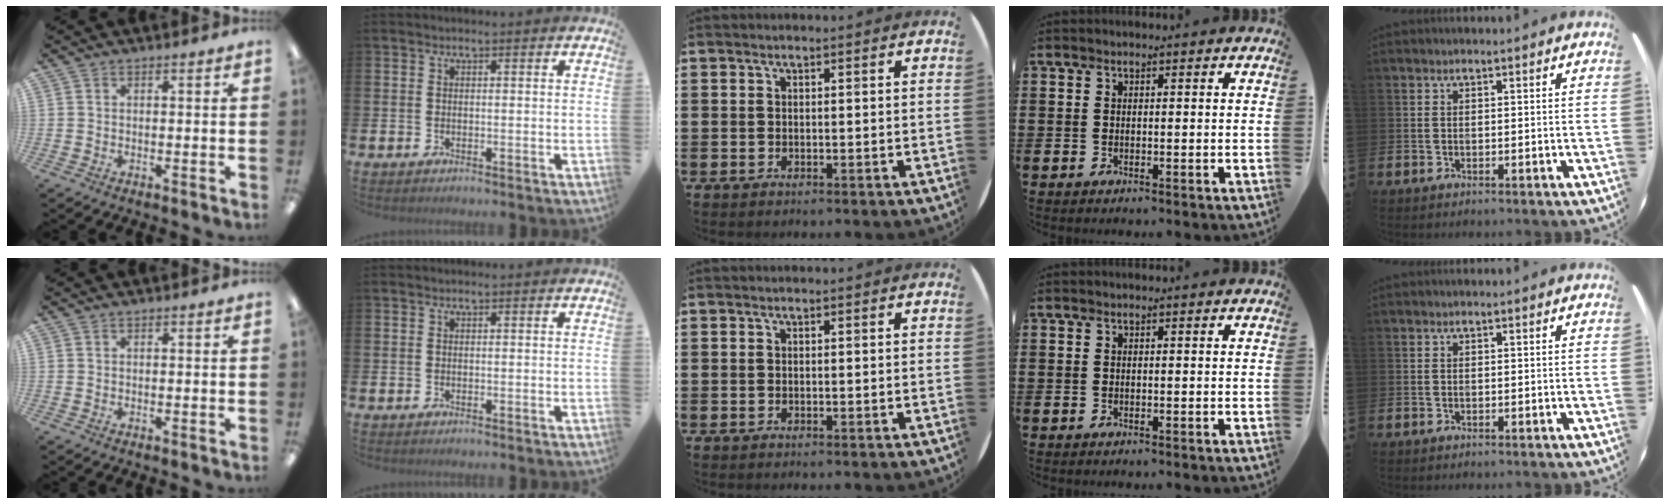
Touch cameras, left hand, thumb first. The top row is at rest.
{}